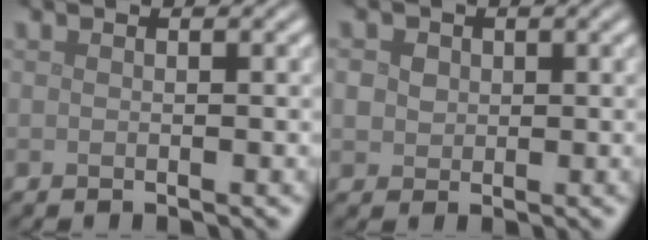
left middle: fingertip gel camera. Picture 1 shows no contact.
{"total": 3.0, "force": [1.1, 2.4, 1.4], "torque": [-0.025, 0.011, 0.013]}